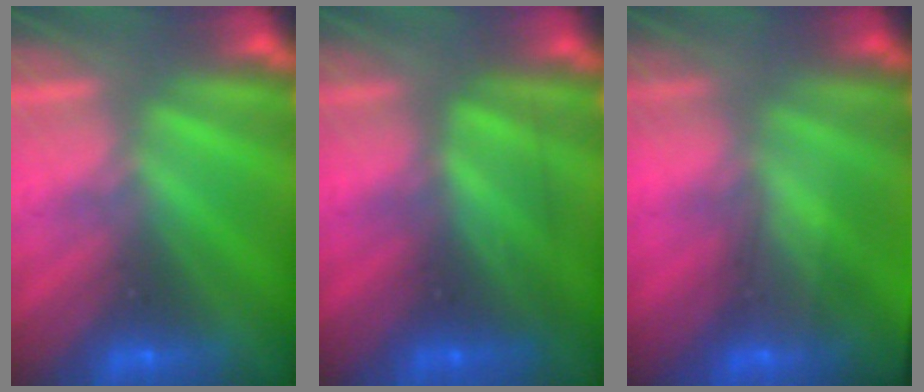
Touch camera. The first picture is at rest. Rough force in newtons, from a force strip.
{"total": 2.4}
{"total": 4.5}